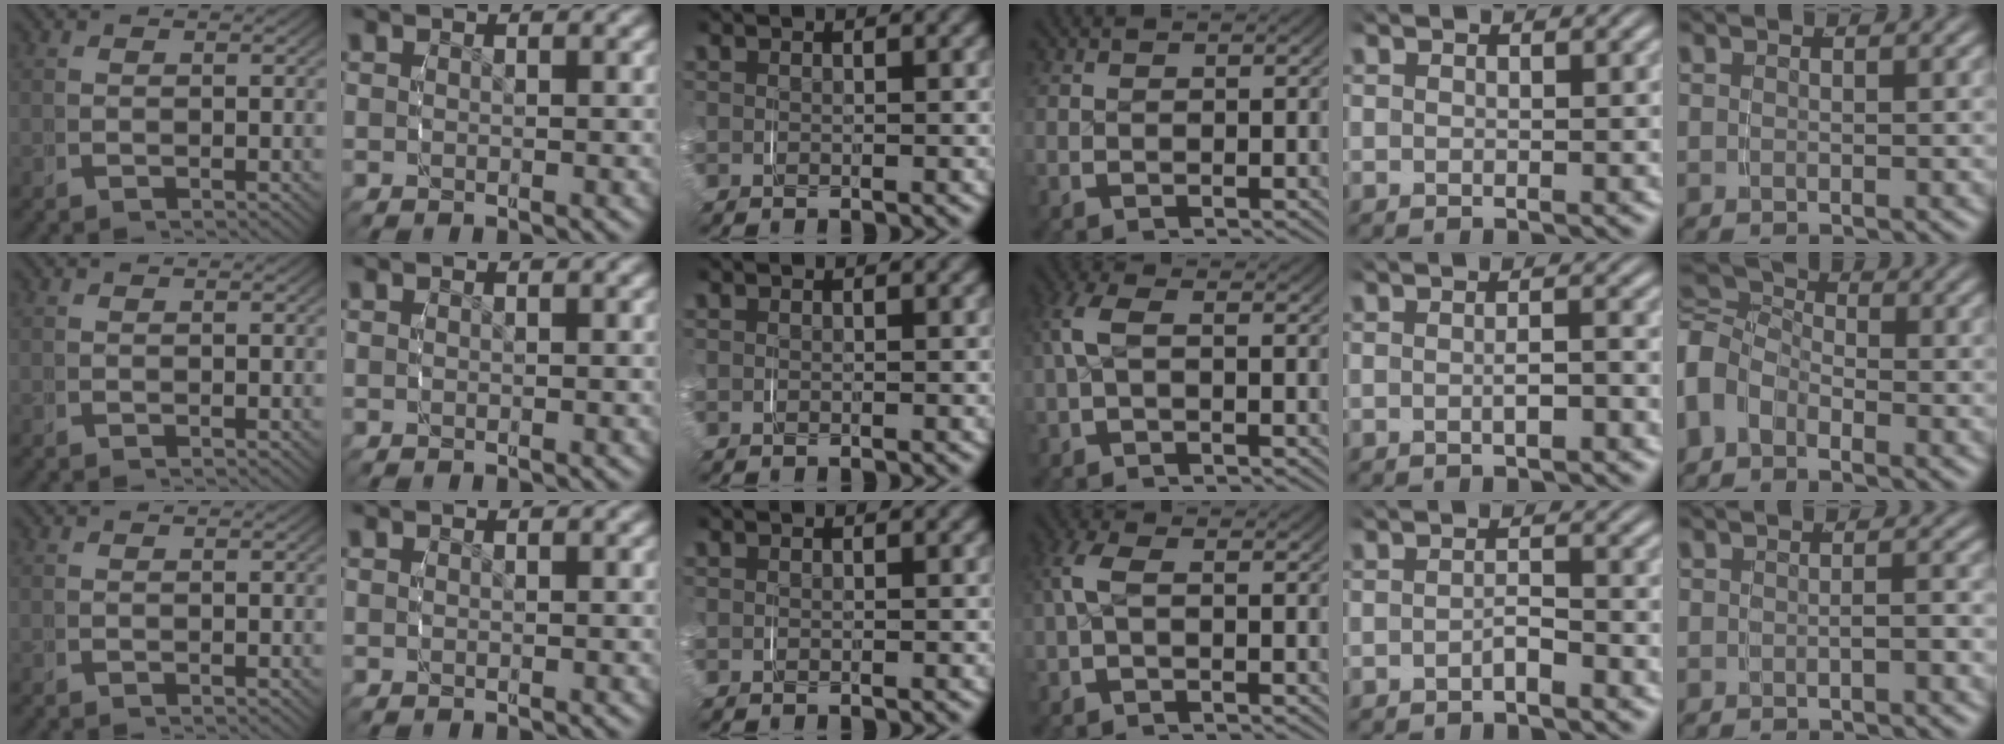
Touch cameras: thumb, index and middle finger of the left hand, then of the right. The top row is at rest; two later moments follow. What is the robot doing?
{"motion": "grasp_and_lifting", "object": "toothpaste"}